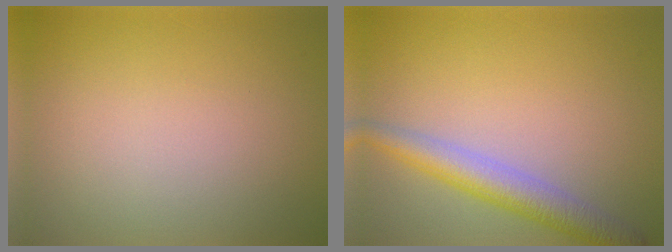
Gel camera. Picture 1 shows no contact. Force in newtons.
{"total": 4.2, "press": 4.2, "slide": 0.1}